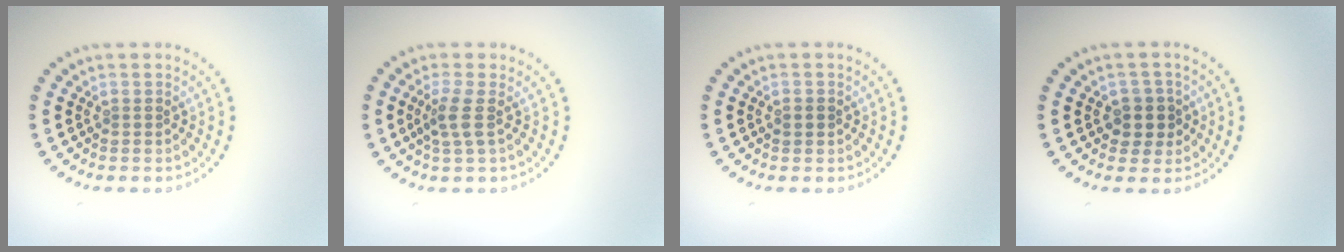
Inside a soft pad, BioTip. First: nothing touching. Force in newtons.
{"total": 2.1, "press": 1.6, "slide": 1.4}
{"total": 1.1, "press": 1.1, "slide": 0.1}
{"total": 2.5, "press": 2.2, "slide": 1.0}